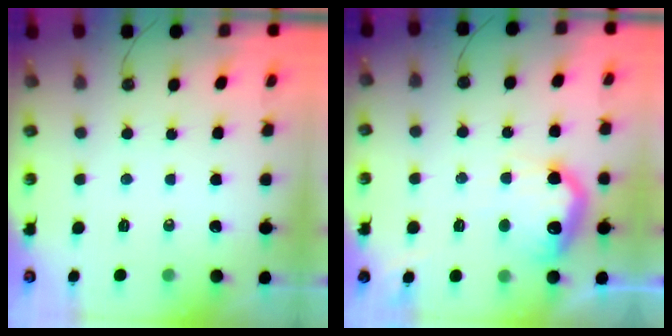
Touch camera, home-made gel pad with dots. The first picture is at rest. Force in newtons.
{"total": 14.8, "press": 14.7, "slide": 0.8}